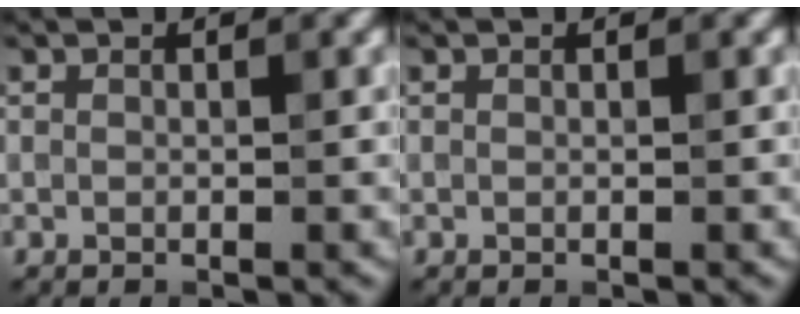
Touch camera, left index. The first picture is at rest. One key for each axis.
{"total": 0.0}